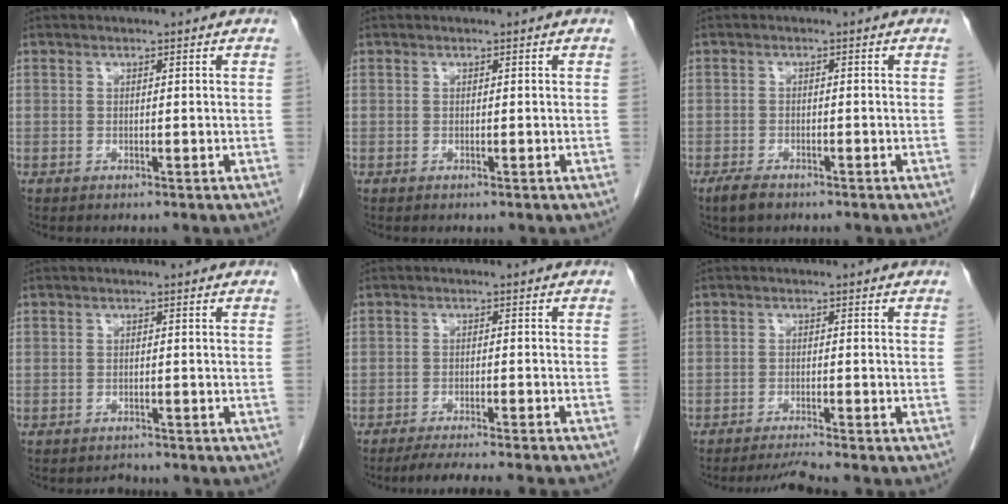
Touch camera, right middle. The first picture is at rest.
{"total": 0.0}
{"total": 2.7, "force": [-2.1, 0.9, 1.5], "torque": [-0.040, -0.006, -0.032]}
{"total": 1.2, "force": [-1.2, 0.3, -0.2], "torque": [-0.005, -0.006, -0.016]}
{"total": 12.7, "force": [-11.4, 0.4, 5.6], "torque": [-0.073, -0.020, -0.149]}
{"total": 2.8, "force": [-2.4, -1.4, 0.4], "torque": [-0.019, -0.018, -0.043]}